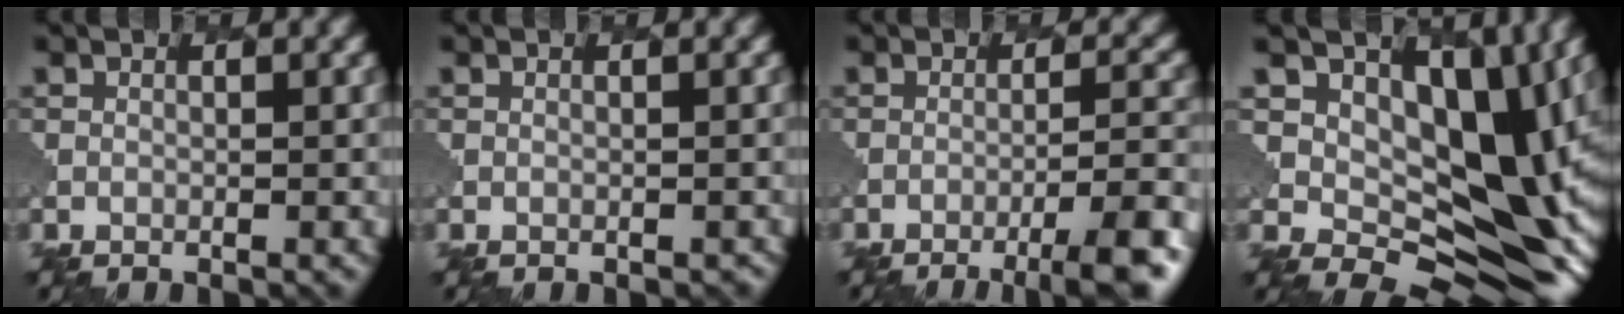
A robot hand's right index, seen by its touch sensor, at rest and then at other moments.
{"total": 0.9, "force": [-0.6, 0.4, 0.5], "torque": [-0.001, 0.003, -0.001]}
{"total": 6.2, "force": [-4.5, 0.9, 4.2], "torque": [-0.055, 0.013, -0.072]}
{"total": 12.9, "force": [4.2, 8.0, 9.1], "torque": [-0.133, -0.009, 0.063]}